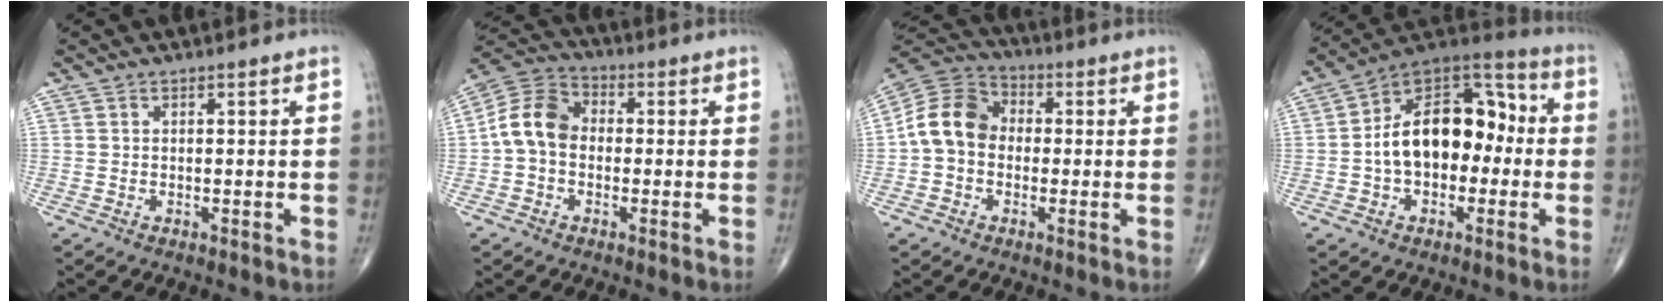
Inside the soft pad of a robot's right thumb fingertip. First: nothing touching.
{"total": 9.5, "force": [-0.6, 7.2, 6.2], "torque": [-0.106, 0.030, -0.028]}
{"total": 10.5, "force": [-0.6, 8.3, 6.3], "torque": [-0.106, 0.034, -0.027]}
{"total": 18.3, "force": [-0.8, 11.7, 14.1], "torque": [-0.193, 0.050, -0.024]}